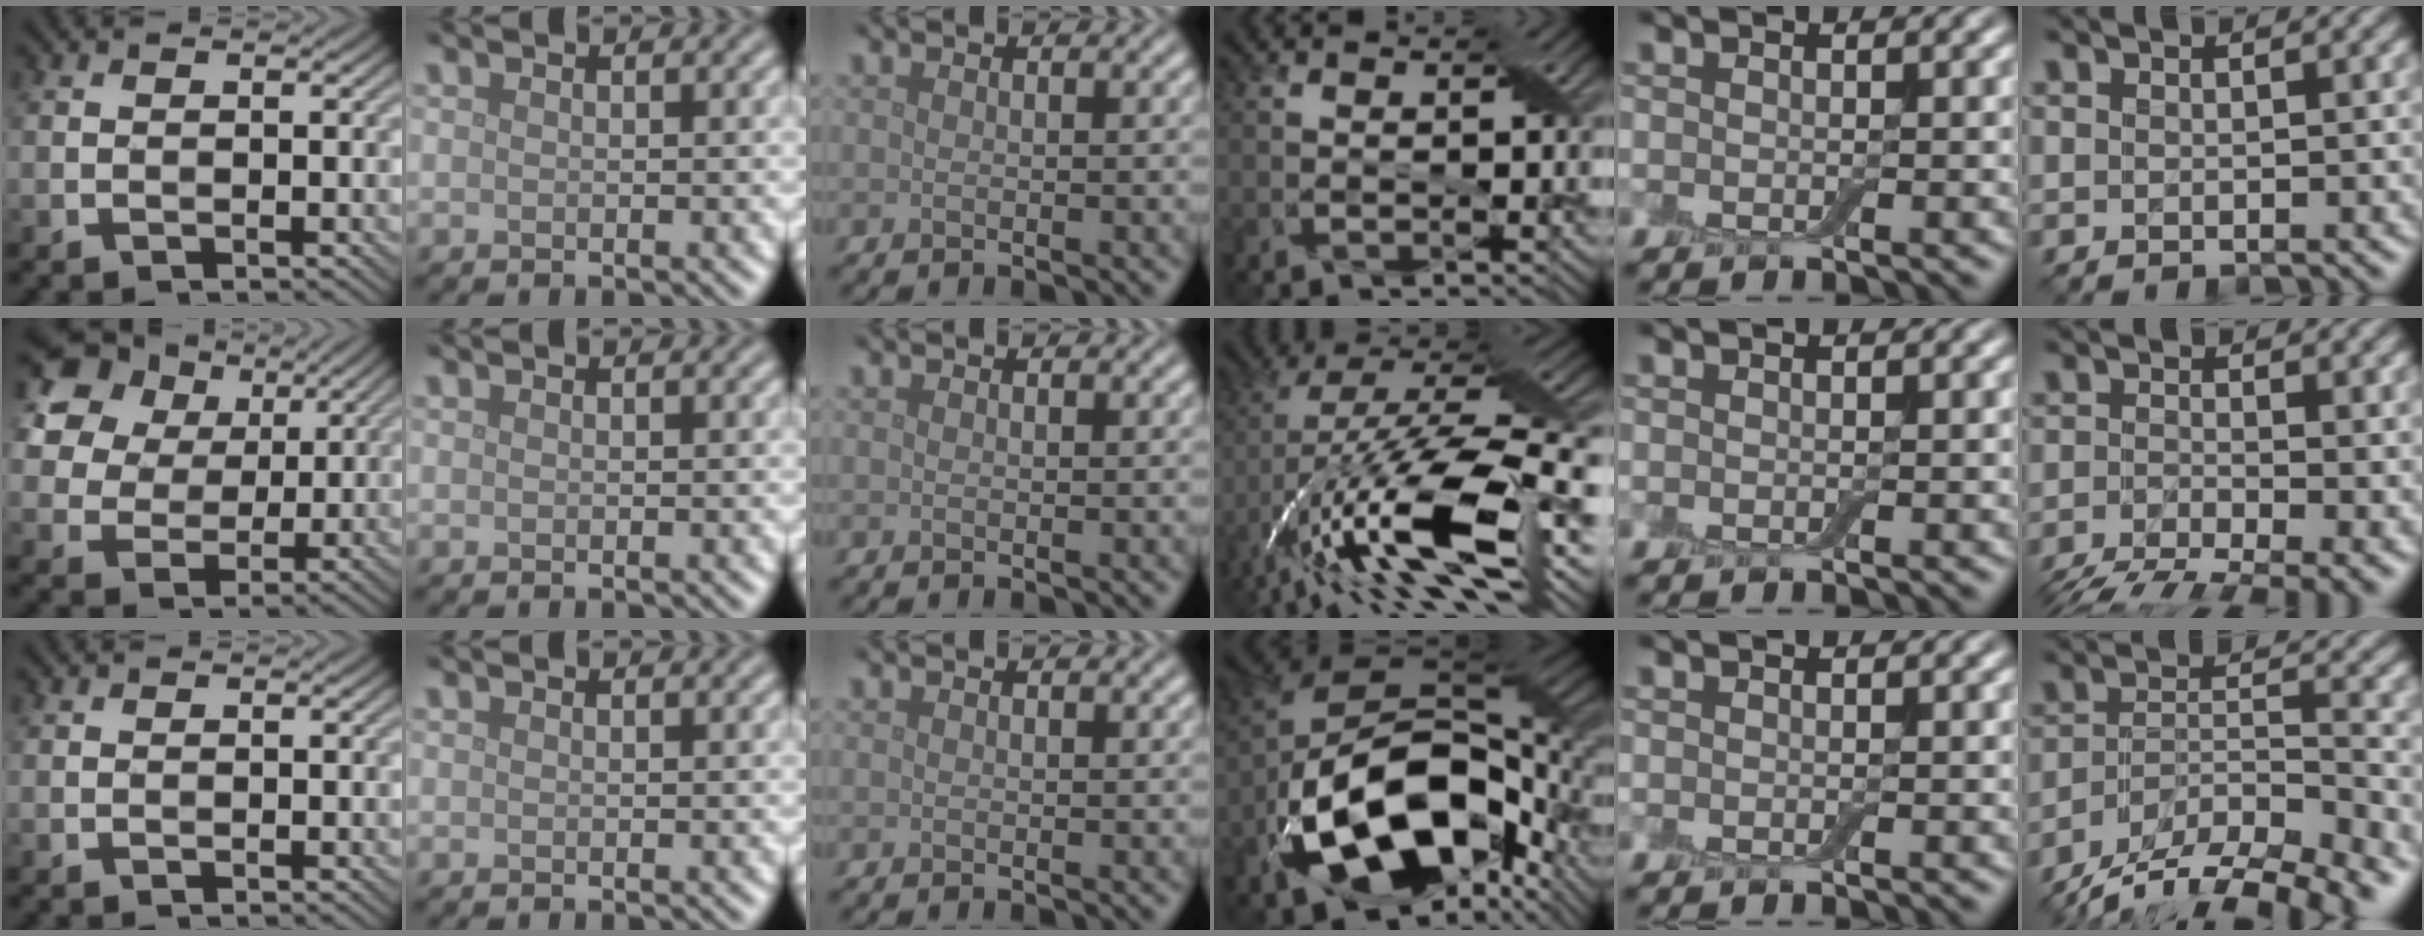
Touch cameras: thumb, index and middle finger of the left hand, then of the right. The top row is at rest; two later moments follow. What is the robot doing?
{"motion": "open", "object": "airpods case & airpods"}